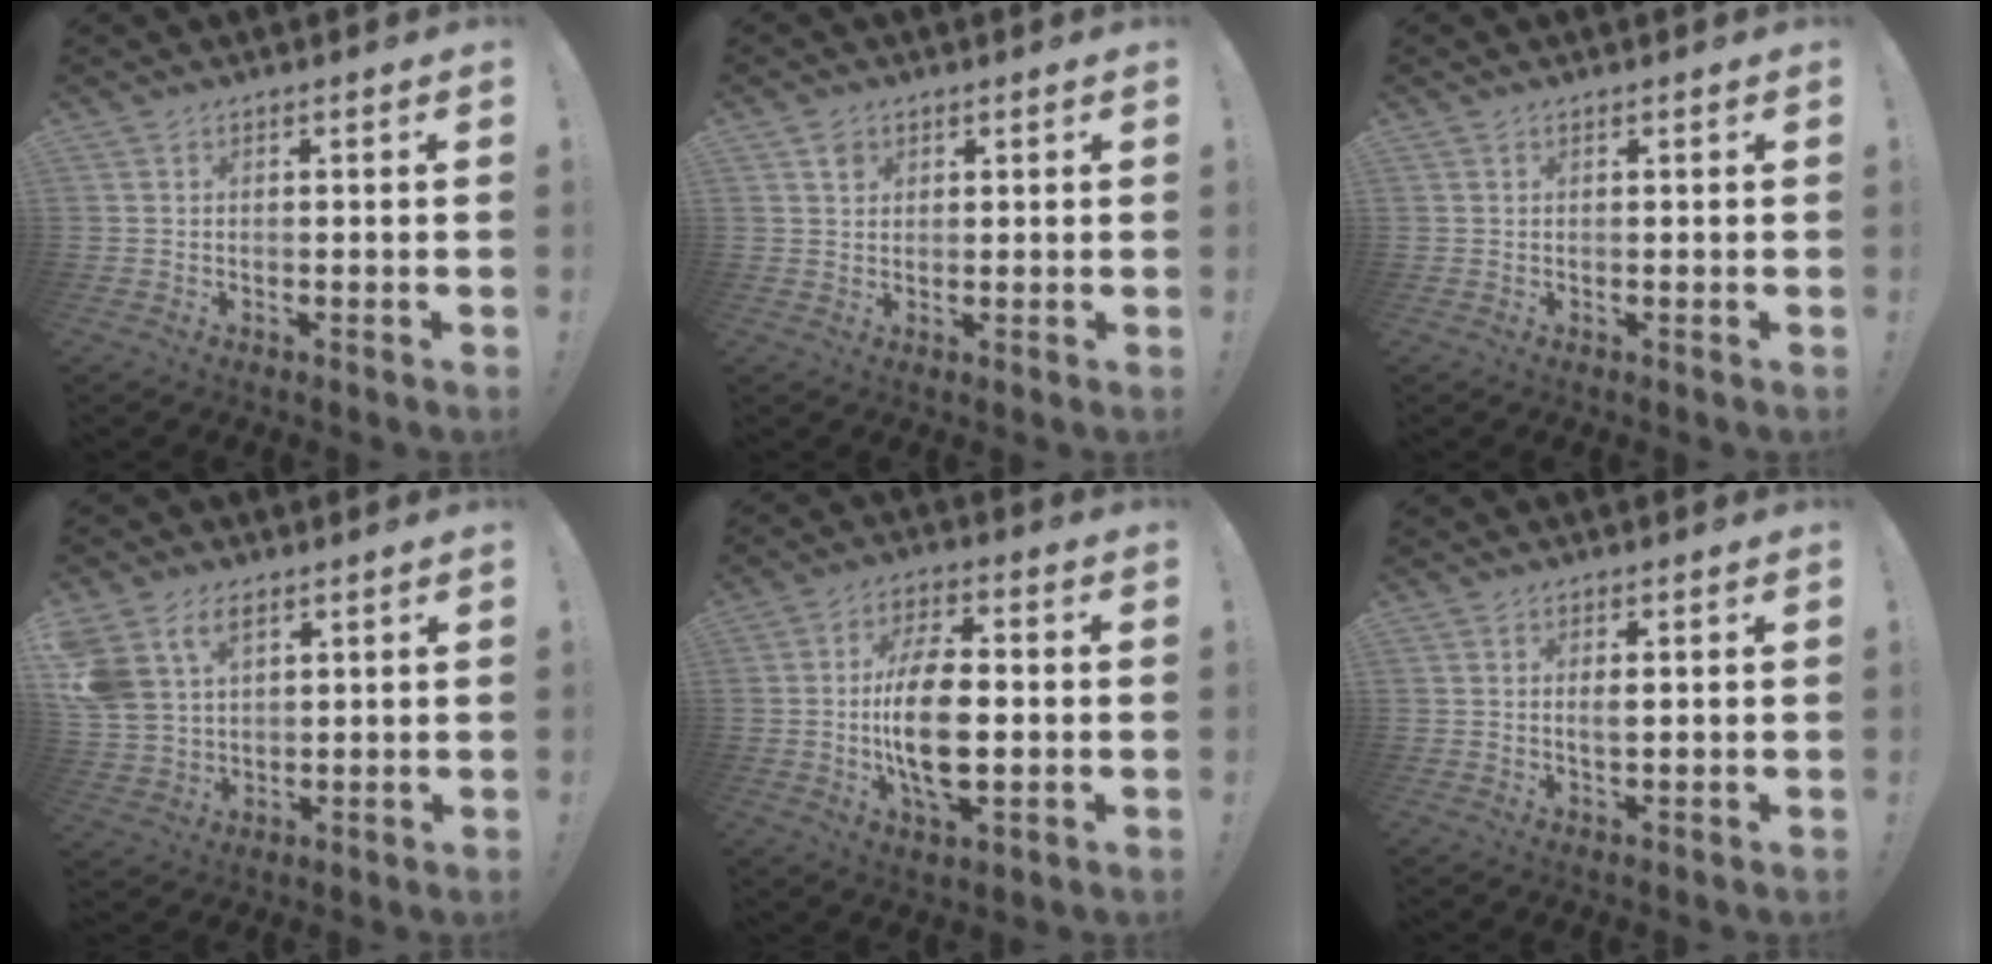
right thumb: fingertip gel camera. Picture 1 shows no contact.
{"total": 2.8, "force": [1.6, 2.2, 0.5], "torque": [0.007, -0.008, 0.026]}
{"total": 0.0}
{"total": 10.1, "force": [5.6, 6.7, 5.0], "torque": [-0.111, -0.021, 0.112]}
{"total": 15.8, "force": [-1.3, 7.5, 13.9], "torque": [-0.260, -0.007, -0.031]}
{"total": 1.9, "force": [0.4, 0.5, 1.8], "torque": [-0.025, -0.005, 0.005]}